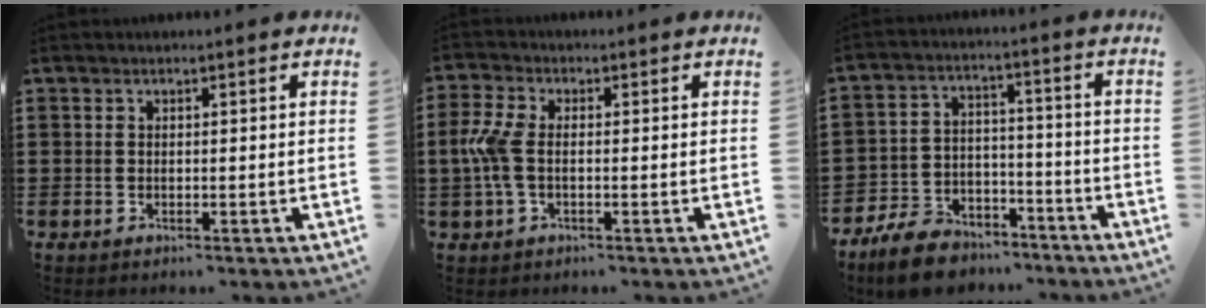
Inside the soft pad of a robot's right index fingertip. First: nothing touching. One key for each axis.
{"total": 5.9, "fx": -0.5, "fy": 2.8, "fz": 5.2, "tx": -0.136, "ty": -0.008, "tz": -0.019}
{"total": 8.6, "fx": -7.7, "fy": 3.2, "fz": 2.1, "tx": -0.051, "ty": 0.033, "tz": -0.150}